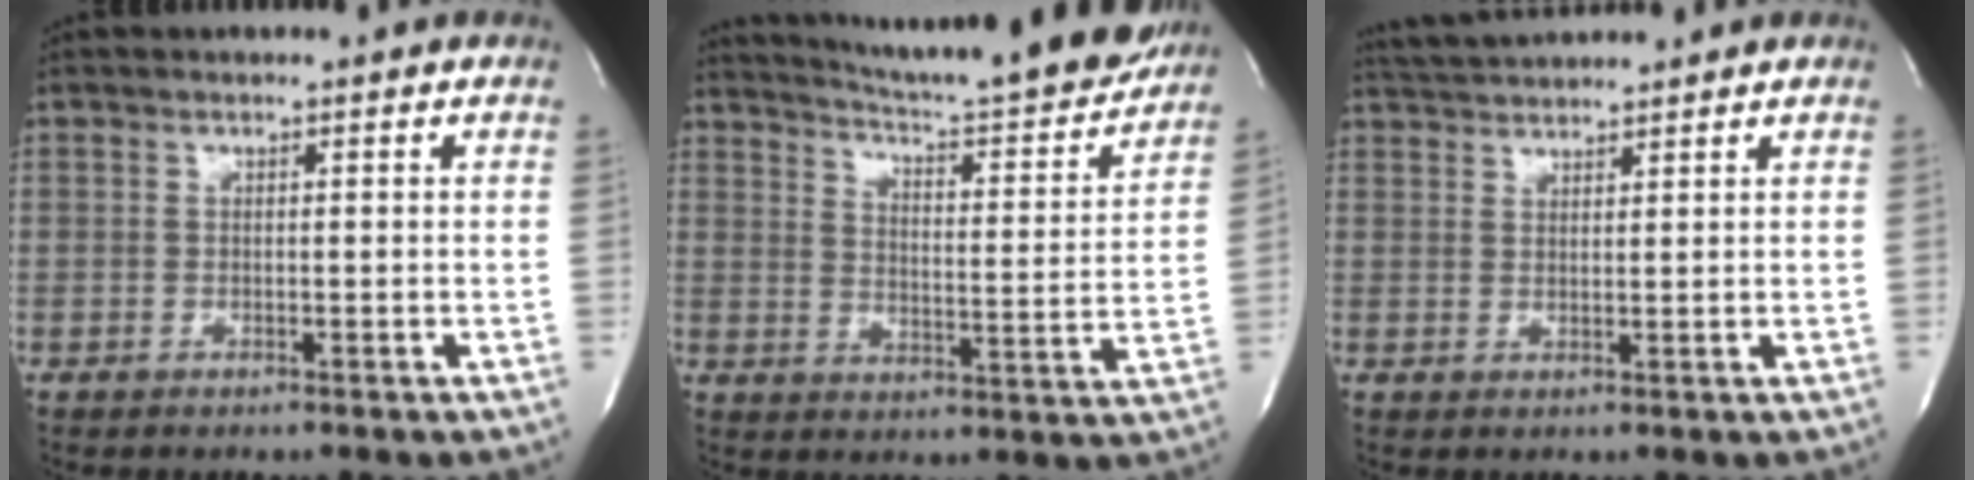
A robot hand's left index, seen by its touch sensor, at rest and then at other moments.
{"total": 21.2, "force": [19.5, 1.4, 8.1], "torque": [-0.128, -0.045, 0.259]}
{"total": 5.4, "force": [5.3, -0.1, 1.2], "torque": [-0.029, 0.030, 0.096]}